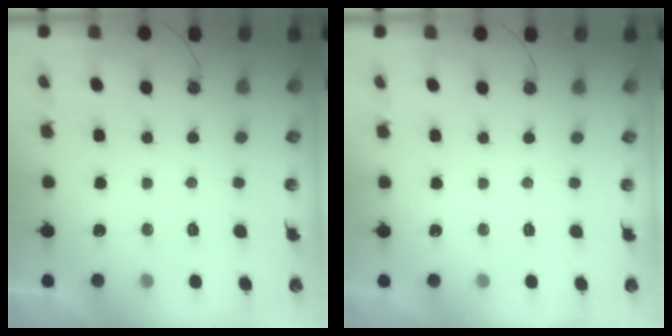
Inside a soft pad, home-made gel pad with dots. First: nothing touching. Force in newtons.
{"total": 0.0}